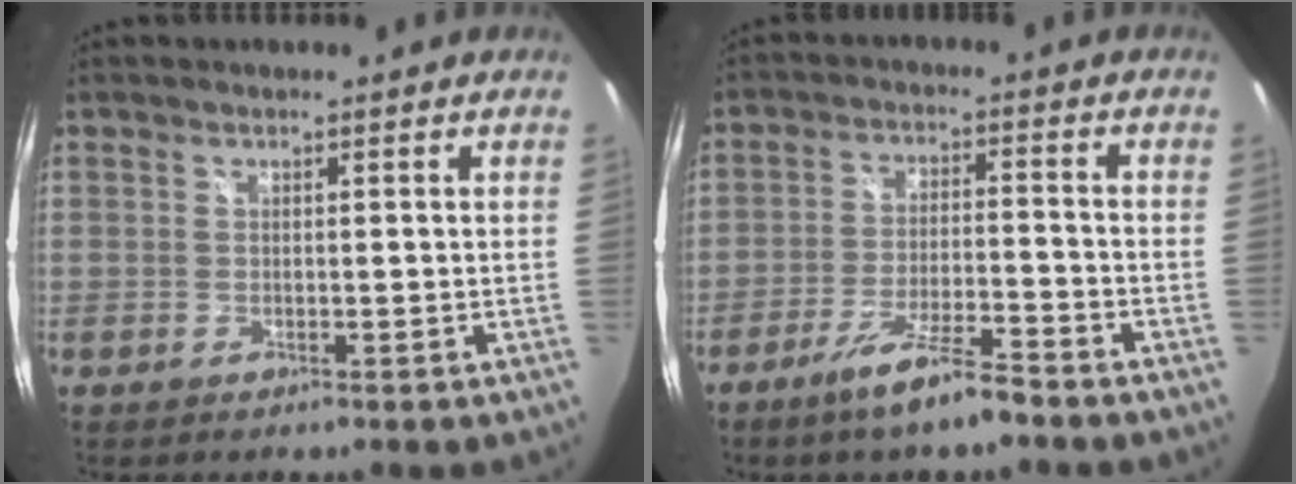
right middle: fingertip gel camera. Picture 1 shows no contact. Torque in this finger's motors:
{"motor_torque": [1.03, -1.09, 0.52, 0.17]}